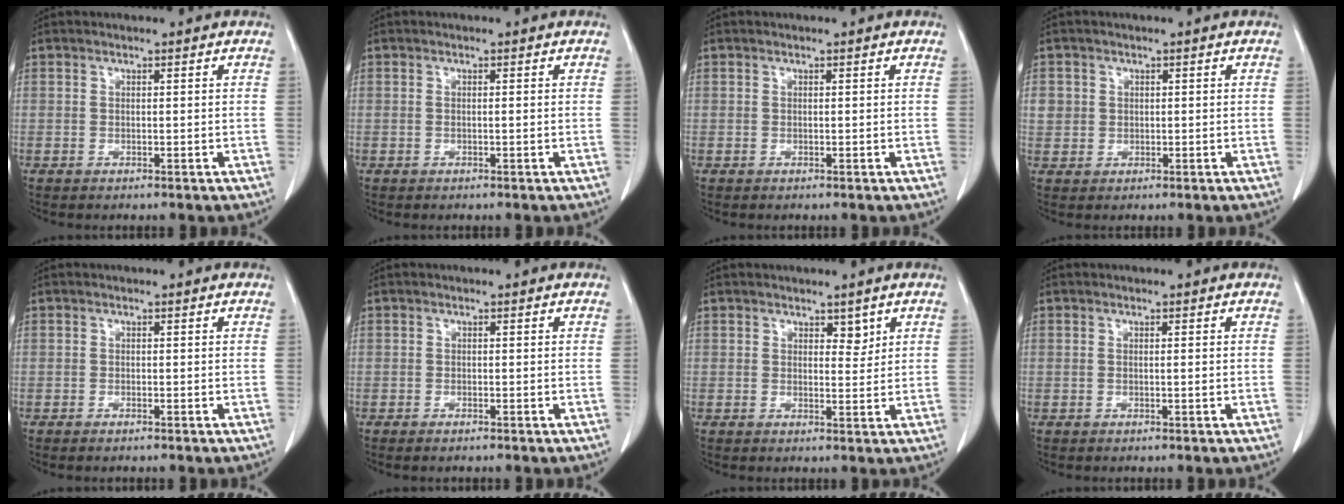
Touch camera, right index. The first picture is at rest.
{"total": 0.6, "force": [0.0, 0.0, 0.6], "torque": [-0.011, -0.001, 0.001]}
{"total": 0.0}
{"total": 2.9, "force": [0.7, 2.7, 0.6], "torque": [-0.005, 0.006, 0.017]}
{"total": 0.8, "force": [-0.7, 0.1, 0.4], "torque": [-0.013, -0.002, -0.010]}
{"total": 0.9, "force": [-0.8, 0.1, 0.5], "torque": [-0.014, -0.003, -0.010]}
{"total": 2.0, "force": [1.3, 1.1, 1.1], "torque": [-0.010, -0.007, 0.021]}
{"total": 0.8, "force": [-0.1, 0.0, 0.8], "torque": [-0.015, -0.001, 0.000]}